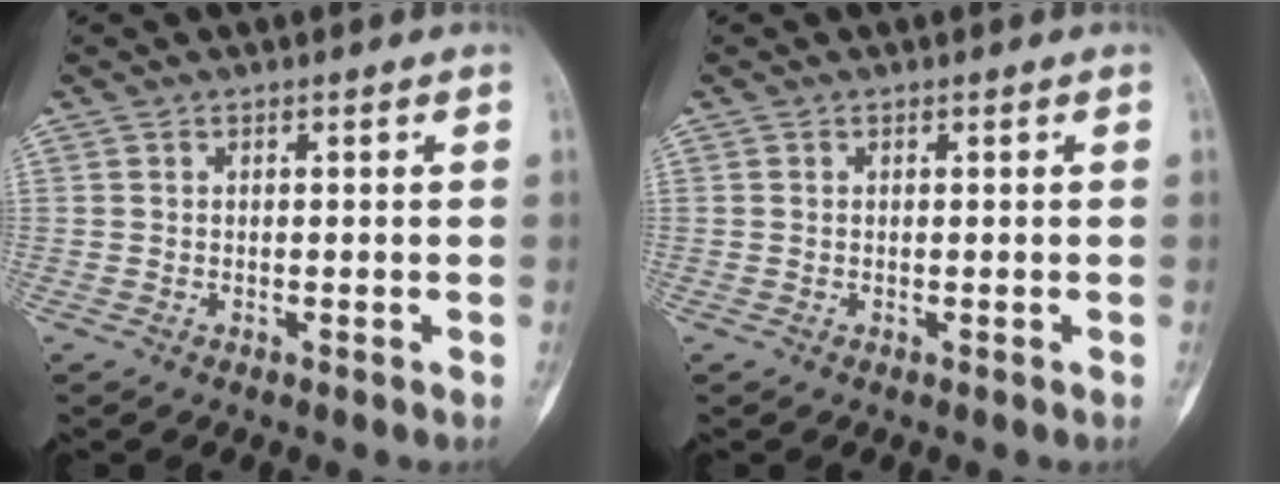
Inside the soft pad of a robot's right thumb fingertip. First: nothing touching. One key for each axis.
{"total": 0.0}